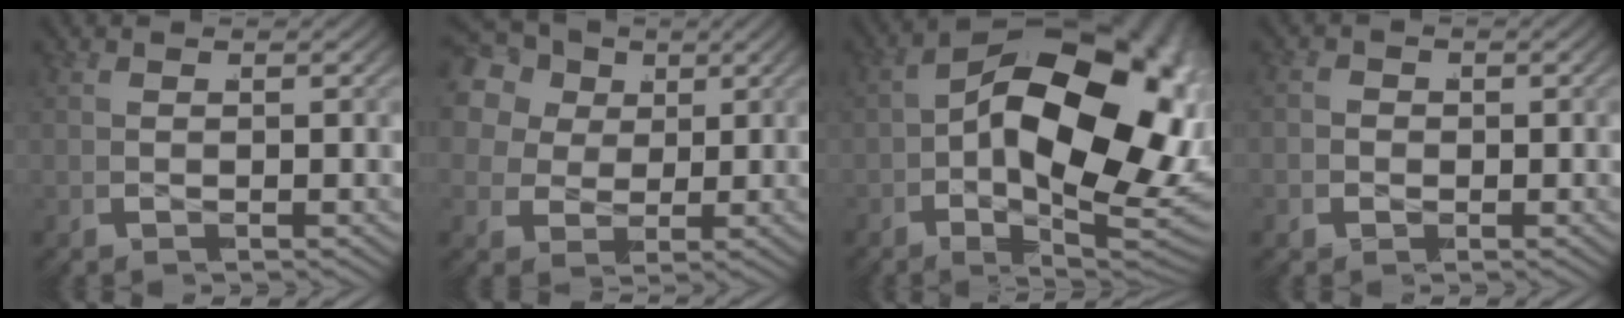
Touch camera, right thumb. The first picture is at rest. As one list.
[{"total": 11.9, "force": [5.6, 8.8, 5.8], "torque": [-0.118, 0.023, 0.073]}, {"total": 23.7, "force": [-1.0, 13.5, 19.5], "torque": [-0.309, -0.045, -0.003]}, {"total": 1.9, "force": [-0.3, 1.8, 0.6], "torque": [-0.009, -0.003, -0.009]}]